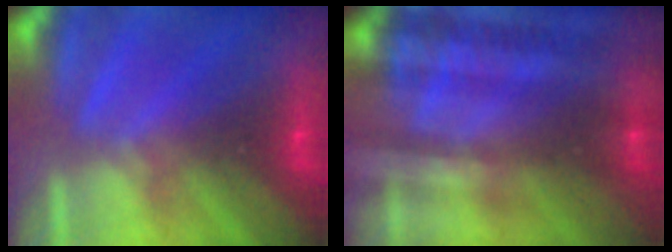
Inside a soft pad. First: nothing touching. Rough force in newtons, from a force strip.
{"total": 2.3}